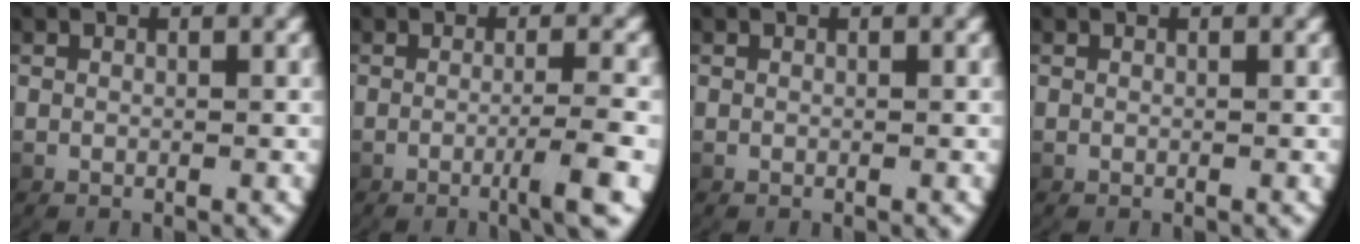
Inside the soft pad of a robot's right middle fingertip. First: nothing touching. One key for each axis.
{"total": 3.5, "fx": -1.3, "fy": 0.0, "fz": 3.3, "tx": -0.049, "ty": 0.004, "tz": -0.022}
{"total": 0.0}
{"total": 0.0}